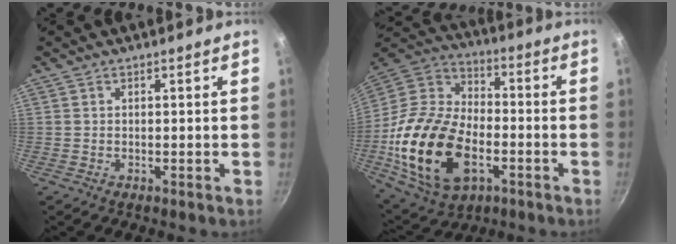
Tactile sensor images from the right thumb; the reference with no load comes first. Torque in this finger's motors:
{"motor_torque": [0.23, 1.57, 2.37, -0.40, 0.66]}